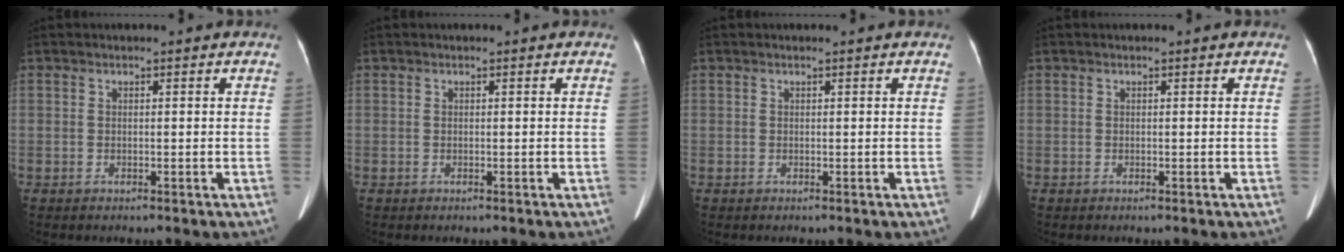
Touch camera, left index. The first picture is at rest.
{"total": 0.0}
{"total": 0.0}
{"total": 0.0}